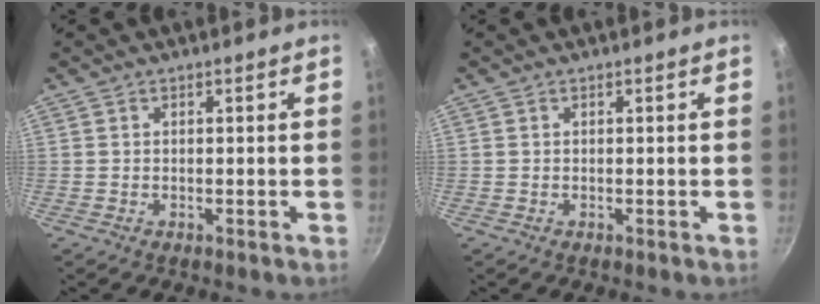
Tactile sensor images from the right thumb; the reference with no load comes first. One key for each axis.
{"total": 0.0}